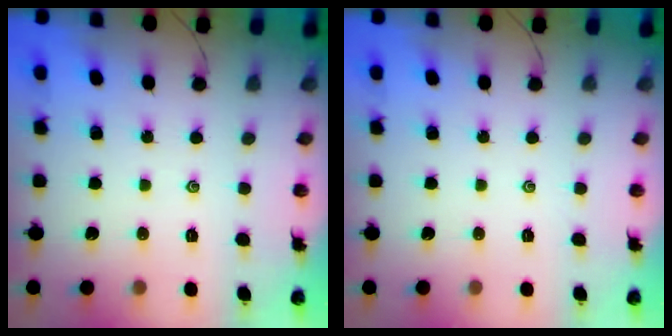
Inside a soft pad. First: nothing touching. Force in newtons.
{"total": 0.0}